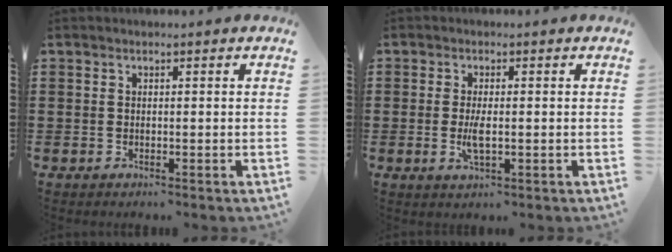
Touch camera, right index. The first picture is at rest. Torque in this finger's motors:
{"motor_torque": [2.14, 0.00, 0.42, 0.14]}